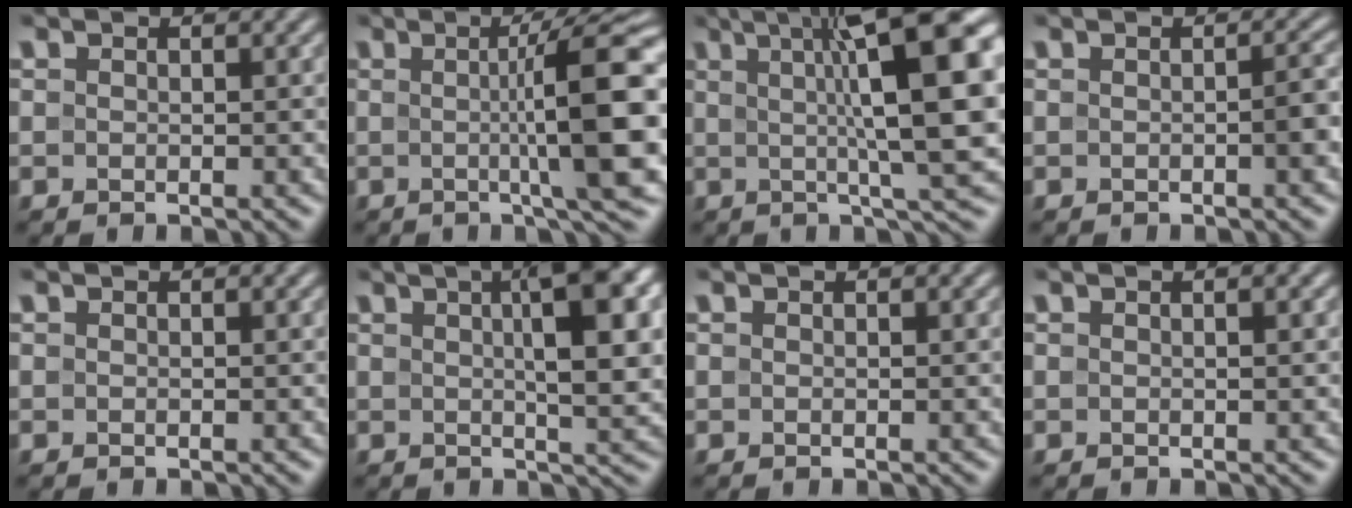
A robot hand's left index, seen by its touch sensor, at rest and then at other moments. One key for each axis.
{"total": 10.0, "fx": 0.3, "fy": 1.7, "fz": 9.8, "tx": -0.123, "ty": 0.007, "tz": 0.003}
{"total": 14.7, "fx": 3.5, "fy": 3.4, "fz": 13.9, "tx": -0.168, "ty": 0.006, "tz": 0.061}
{"total": 1.2, "fx": -0.2, "fy": 0.1, "fz": 1.2, "tx": -0.016, "ty": 0.004, "tz": -0.003}
{"total": 0.0}
{"total": 8.9, "fx": 2.4, "fy": 2.5, "fz": 8.2, "tx": -0.098, "ty": 0.014, "tz": 0.034}
{"total": 0.0}
{"total": 0.8, "fx": 0.3, "fy": 0.2, "fz": 0.8, "tx": -0.010, "ty": 0.006, "tz": 0.002}